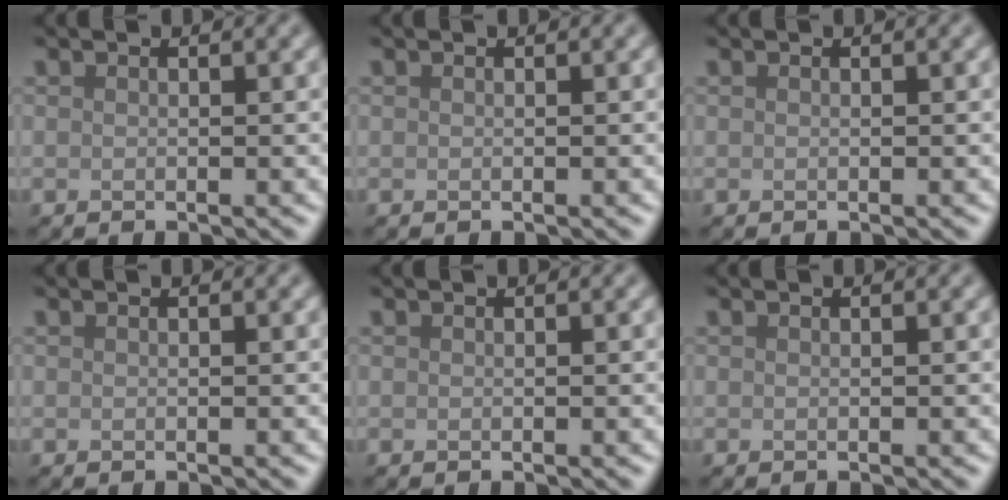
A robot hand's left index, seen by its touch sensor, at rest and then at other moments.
{"total": 0.0}
{"total": 0.0}
{"total": 0.0}
{"total": 0.0}
{"total": 0.0}